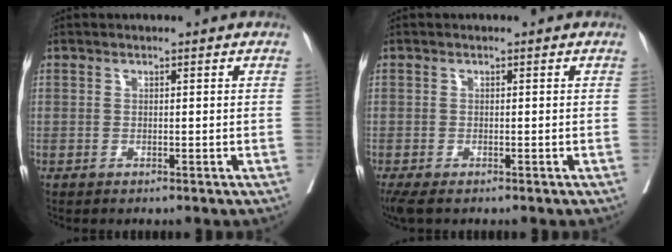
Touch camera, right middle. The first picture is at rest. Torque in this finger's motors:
{"motor_torque": [0.74, -0.98, 0.11, 0.05]}